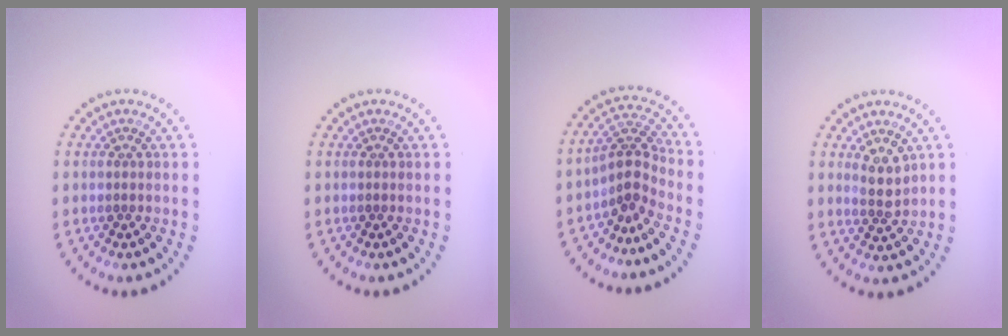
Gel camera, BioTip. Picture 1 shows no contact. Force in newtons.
{"total": 0.0}
{"total": 2.9, "press": 1.9, "slide": 2.2}
{"total": 2.3, "press": 2.0, "slide": 1.1}